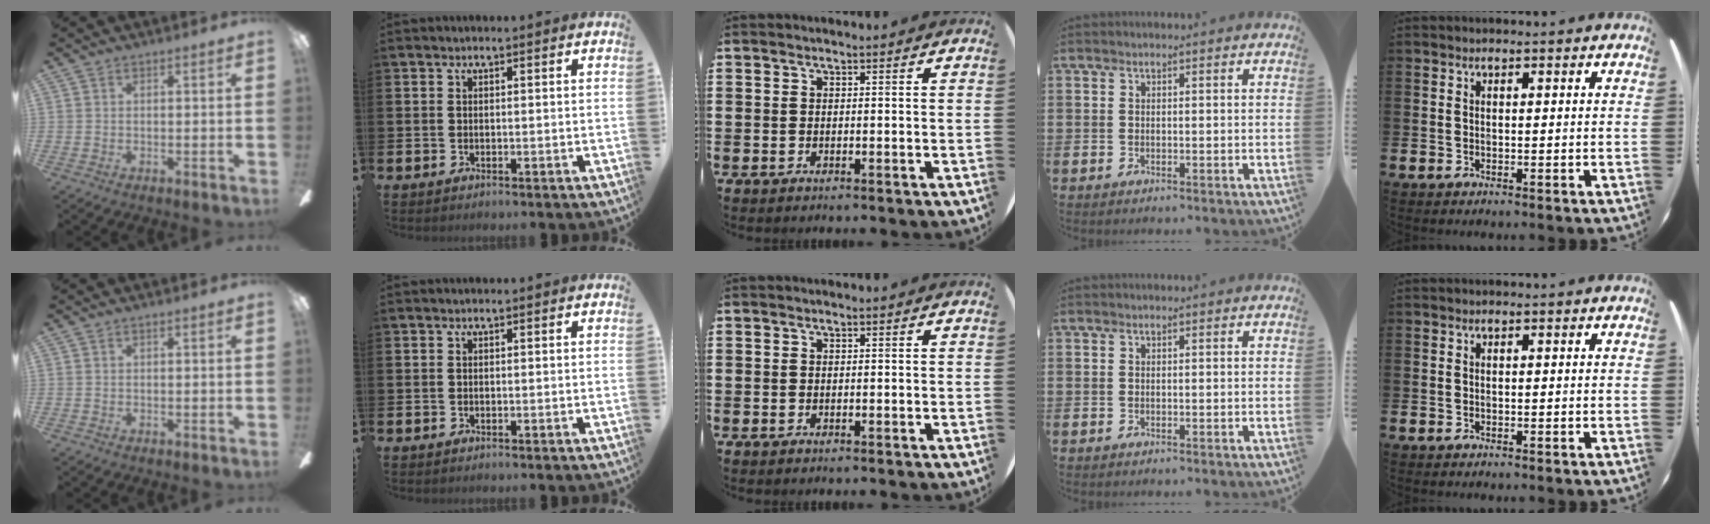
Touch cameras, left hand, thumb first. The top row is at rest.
{}